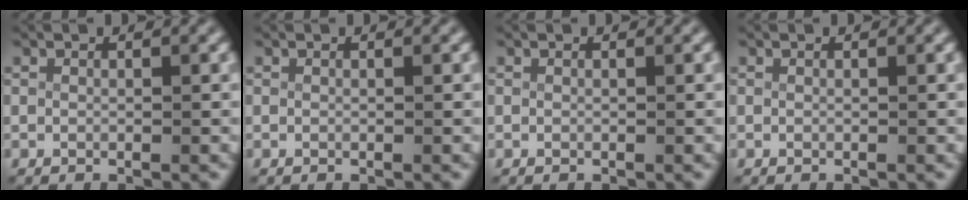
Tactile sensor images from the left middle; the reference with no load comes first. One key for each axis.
{"total": 0.0}
{"total": 0.0}
{"total": 0.0}